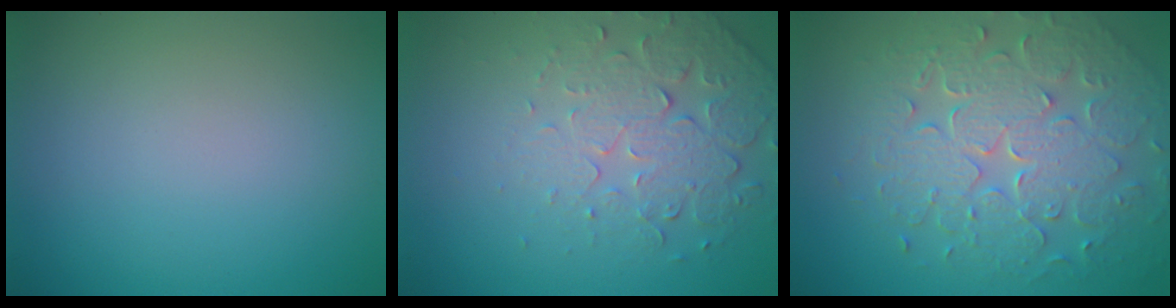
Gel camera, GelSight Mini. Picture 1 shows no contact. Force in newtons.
{"total": 5.2, "press": 3.7, "slide": 3.6}
{"total": 8.1, "press": 5.8, "slide": 5.7}